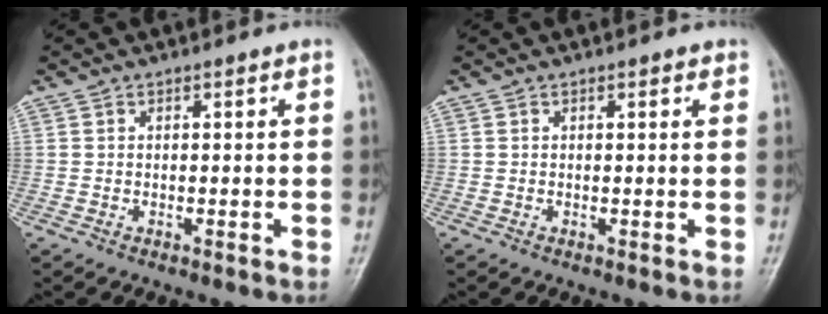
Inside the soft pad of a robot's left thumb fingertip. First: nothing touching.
{"total": 0.9, "force": [0.6, 0.4, 0.7], "torque": [-0.008, -0.001, 0.004]}